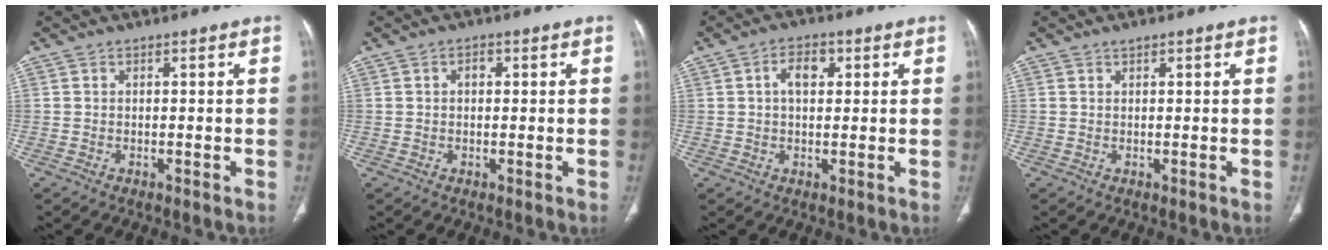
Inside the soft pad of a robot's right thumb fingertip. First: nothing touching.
{"total": 1.4, "force": [0.4, 1.0, 1.0], "torque": [-0.012, 0.007, 0.004]}
{"total": 4.7, "force": [1.4, 2.8, 3.5], "torque": [-0.049, 0.006, 0.019]}
{"total": 1.0, "force": [0.8, 0.4, 0.5], "torque": [-0.002, -0.002, 0.010]}